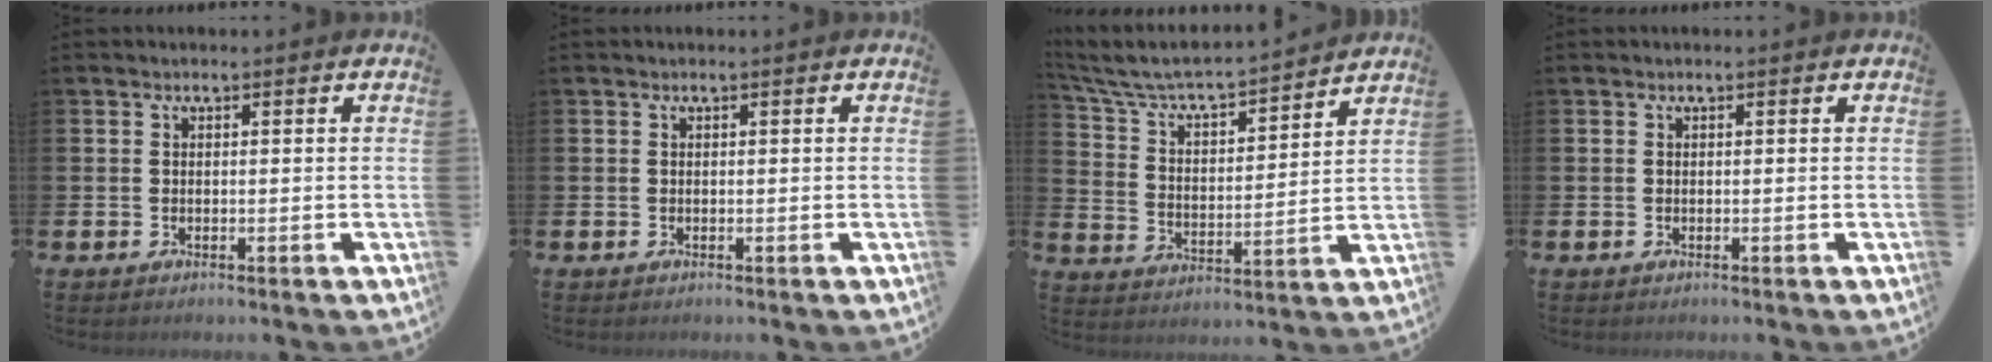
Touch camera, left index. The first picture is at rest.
{"total": 0.0}
{"total": 6.7, "force": [6.2, 1.2, 2.0], "torque": [-0.072, -0.050, 0.103]}
{"total": 0.0}